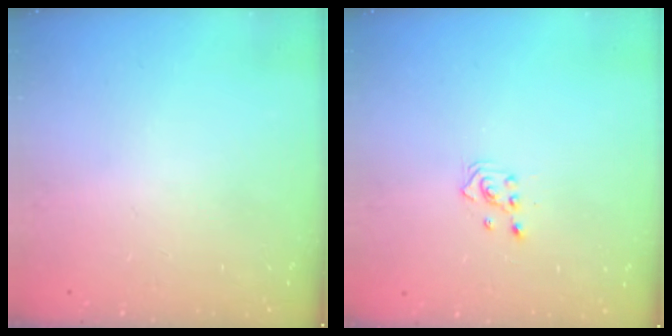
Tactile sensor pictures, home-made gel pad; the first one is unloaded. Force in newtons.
{"total": 2.3, "press": 2.3, "slide": 0.3}